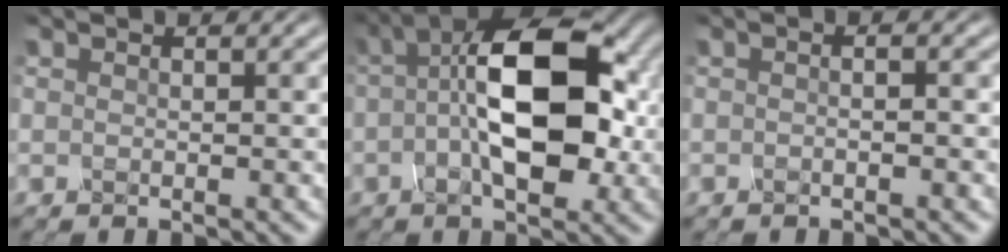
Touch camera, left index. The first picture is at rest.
{"total": 11.1, "force": [0.5, 5.1, 9.8], "torque": [-0.157, 0.021, -0.002]}
{"total": 1.5, "force": [0.0, 0.4, 1.5], "torque": [-0.007, -0.002, -0.017]}